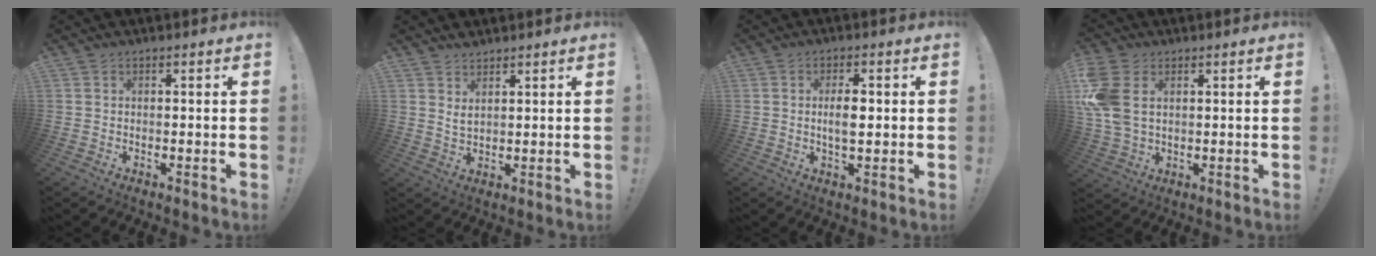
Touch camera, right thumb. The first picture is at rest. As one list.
[{"total": 3.3, "force": [2.6, 1.3, 1.6], "torque": [-0.023, -0.016, 0.046]}, {"total": 5.2, "force": [0.2, 2.3, 4.7], "torque": [-0.087, -0.002, -0.006]}, {"total": 11.3, "force": [3.0, 7.6, 7.8], "torque": [-0.164, -0.006, 0.059]}]